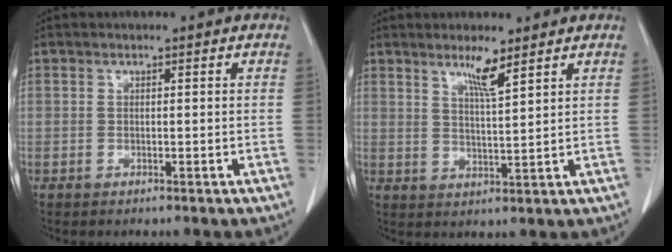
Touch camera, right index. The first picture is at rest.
{"total": 4.4, "force": [3.1, -0.1, 3.1], "torque": [-0.060, -0.008, 0.057]}